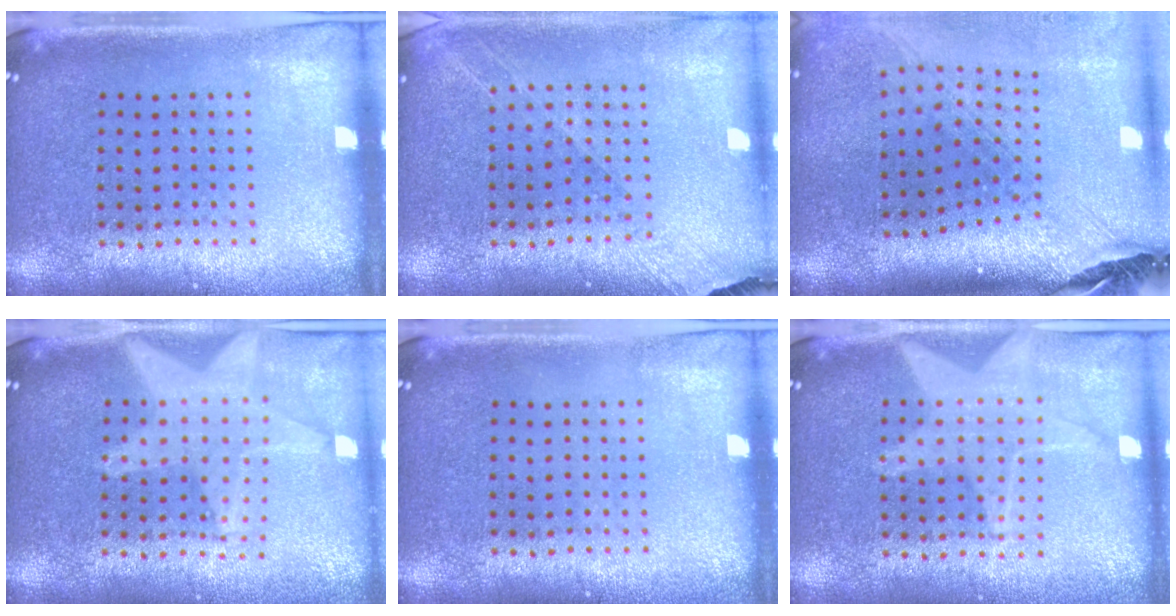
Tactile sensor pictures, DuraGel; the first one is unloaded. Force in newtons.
{"total": 1.3, "press": 1.2, "slide": 0.5}
{"total": 2.9, "press": 2.0, "slide": 2.0}
{"total": 2.3, "press": 1.8, "slide": 1.3}
{"total": 0.0}
{"total": 1.3, "press": 1.3, "slide": 0.2}